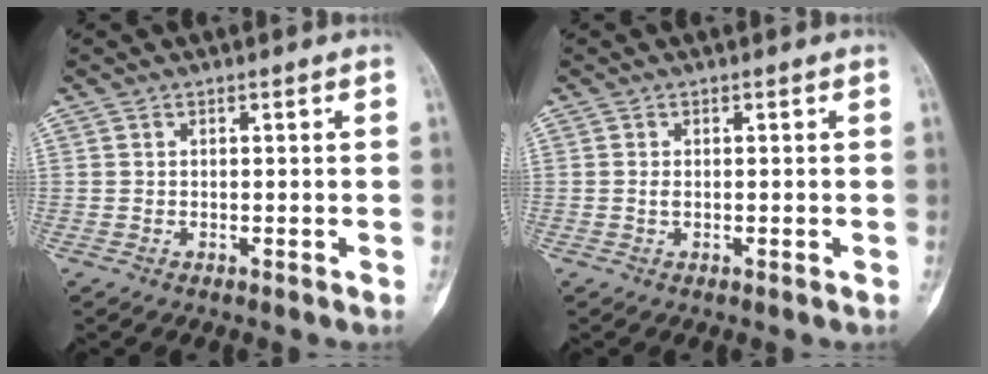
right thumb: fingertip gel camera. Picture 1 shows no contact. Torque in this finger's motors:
{"motor_torque": [0.55, 0.16, 0.08, 0.02, 0.07]}